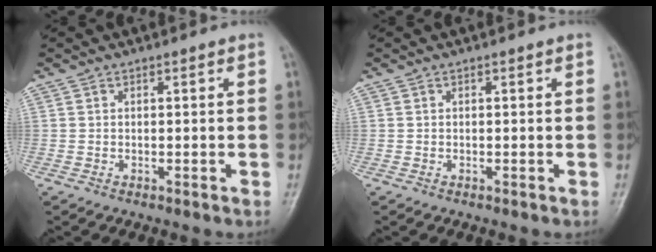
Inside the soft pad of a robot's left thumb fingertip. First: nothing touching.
{"total": 0.0}